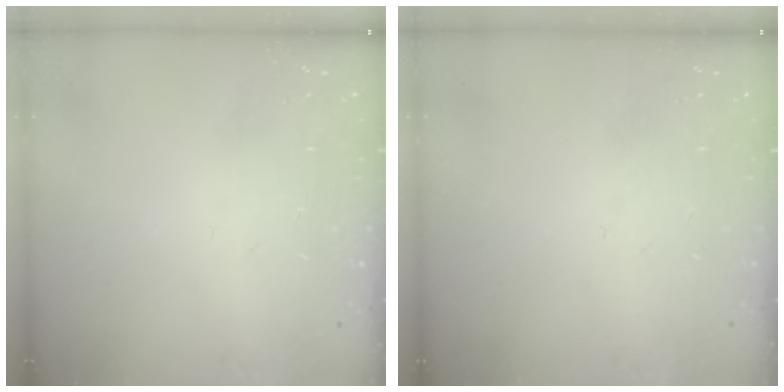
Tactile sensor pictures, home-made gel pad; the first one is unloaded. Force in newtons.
{"total": 0.0}